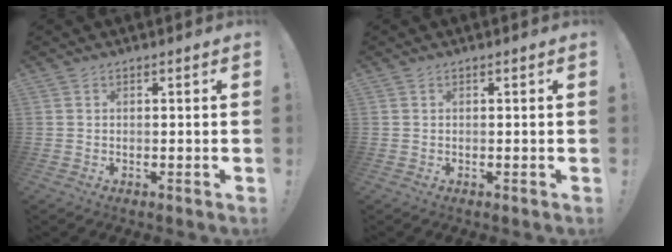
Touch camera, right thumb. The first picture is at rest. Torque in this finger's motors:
{"motor_torque": [0.00, 0.00, 0.04, -0.04, 0.00]}